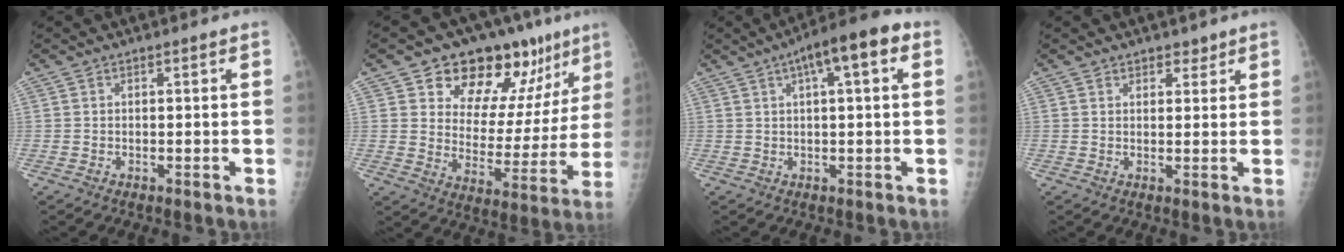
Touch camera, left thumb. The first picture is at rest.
{"total": 19.2, "force": [12.1, 9.9, 11.2], "torque": [-0.094, -0.055, 0.182]}
{"total": 10.3, "force": [4.0, 2.7, 9.1], "torque": [-0.133, 0.024, 0.052]}
{"total": 2.2, "force": [1.7, 1.3, 0.5], "torque": [0.013, -0.010, 0.021]}